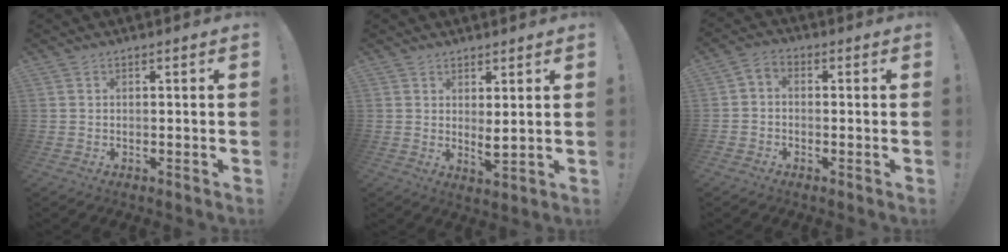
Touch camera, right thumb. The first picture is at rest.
{"total": 3.6, "force": [2.2, 1.1, 2.6], "torque": [-0.041, -0.018, 0.042]}
{"total": 3.0, "force": [-1.7, 2.1, 1.4], "torque": [-0.031, 0.015, -0.028]}